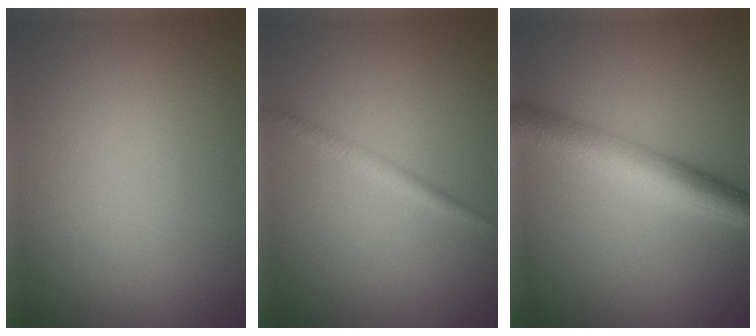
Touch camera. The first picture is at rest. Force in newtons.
{"total": 1.3, "press": 1.3, "slide": 0.0}
{"total": 5.8, "press": 5.8, "slide": 0.1}